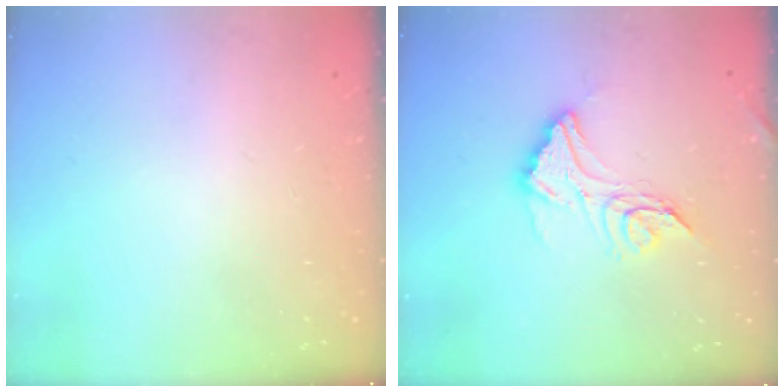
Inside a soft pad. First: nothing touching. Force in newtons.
{"total": 13.6, "press": 13.6, "slide": 1.1}